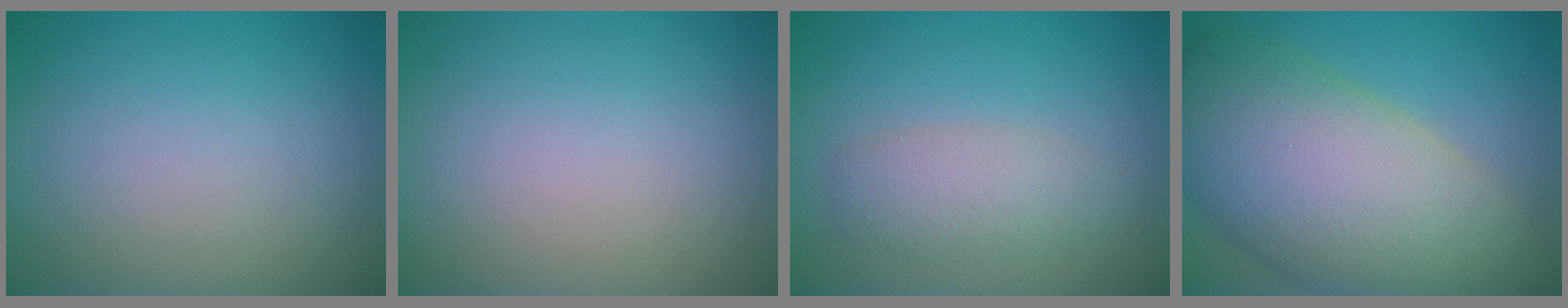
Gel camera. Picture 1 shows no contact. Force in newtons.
{"total": 0.0}
{"total": 3.0, "press": 3.0, "slide": 0.2}
{"total": 14.4, "press": 14.4, "slide": 0.8}